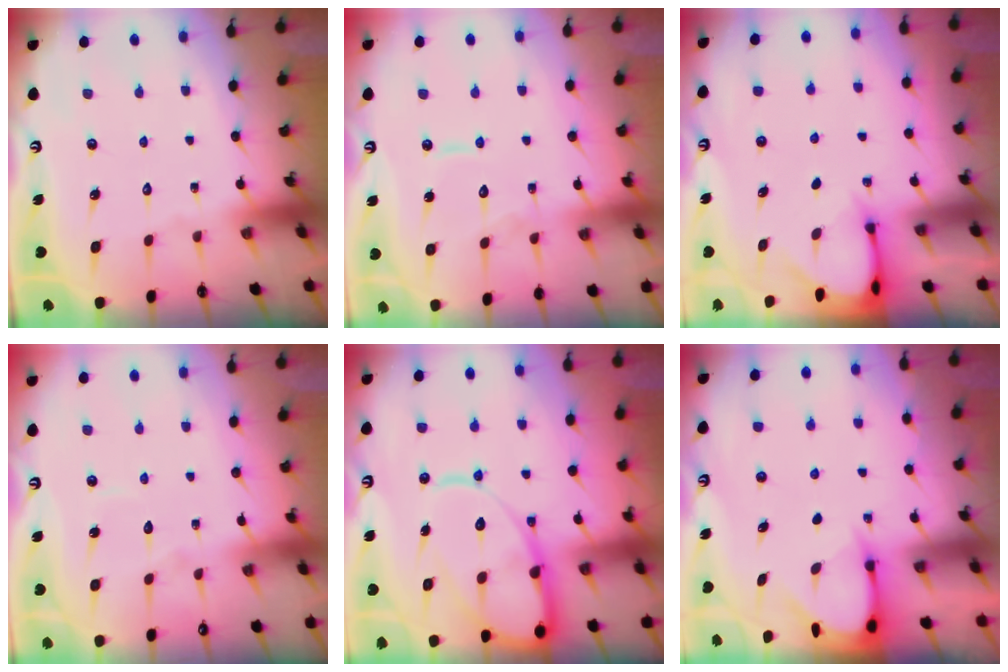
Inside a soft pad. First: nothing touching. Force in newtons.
{"total": 7.6, "press": 7.6, "slide": 0.6}
{"total": 3.1, "press": 3.1, "slide": 0.2}
{"total": 2.7, "press": 2.7, "slide": 0.2}
{"total": 15.8, "press": 15.7, "slide": 1.6}
{"total": 3.9, "press": 3.8, "slide": 0.3}